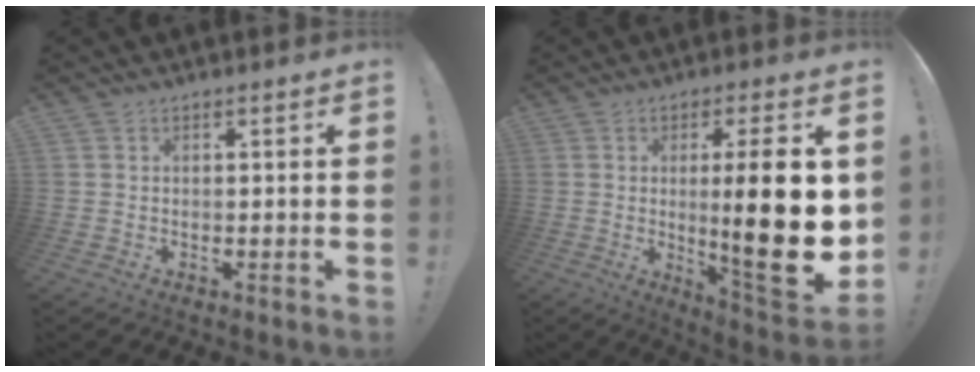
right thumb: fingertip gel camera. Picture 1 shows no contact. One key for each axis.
{"total": 19.8, "fx": 0.9, "fy": 3.1, "fz": 19.5, "tx": -0.296, "ty": -0.025, "tz": 0.011}